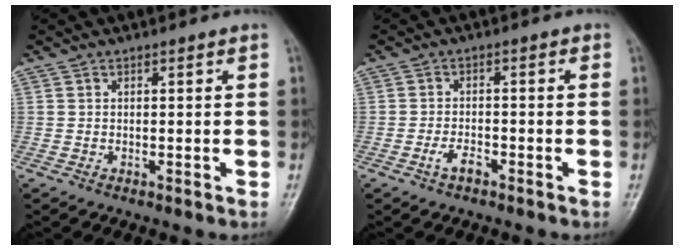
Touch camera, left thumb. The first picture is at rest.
{"total": 2.9, "force": [-1.7, 1.3, 1.8], "torque": [-0.037, 0.013, -0.034]}